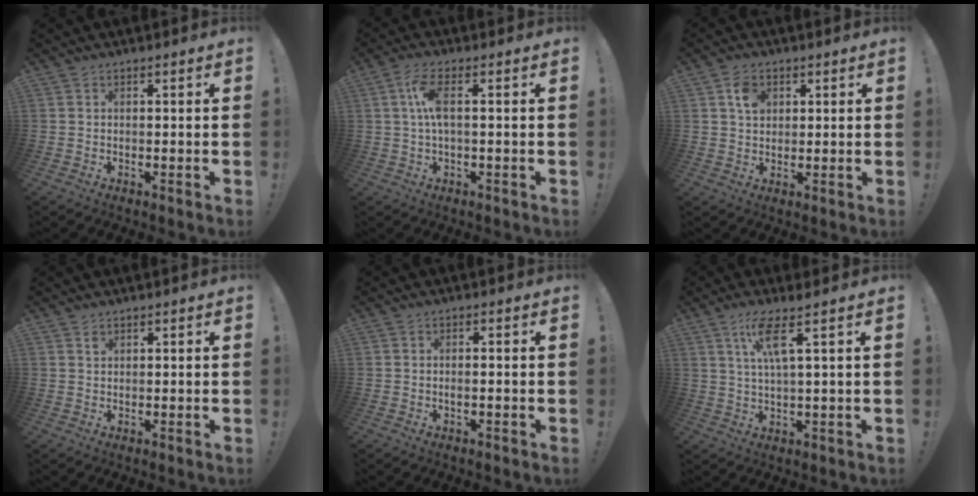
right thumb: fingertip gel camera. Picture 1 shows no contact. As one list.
[{"total": 7.1, "force": [1.2, 1.8, 6.8], "torque": [-0.149, -0.001, 0.019]}, {"total": 5.8, "force": [2.3, 4.4, 2.9], "torque": [-0.043, 0.000, 0.041]}, {"total": 0.9, "force": [0.6, 0.6, 0.3], "torque": [0.001, -0.003, 0.011]}, {"total": 1.5, "force": [-0.9, -0.1, 1.1], "torque": [-0.023, 0.003, -0.017]}, {"total": 7.8, "force": [3.3, 0.7, 7.1], "torque": [-0.141, 0.002, 0.053]}]